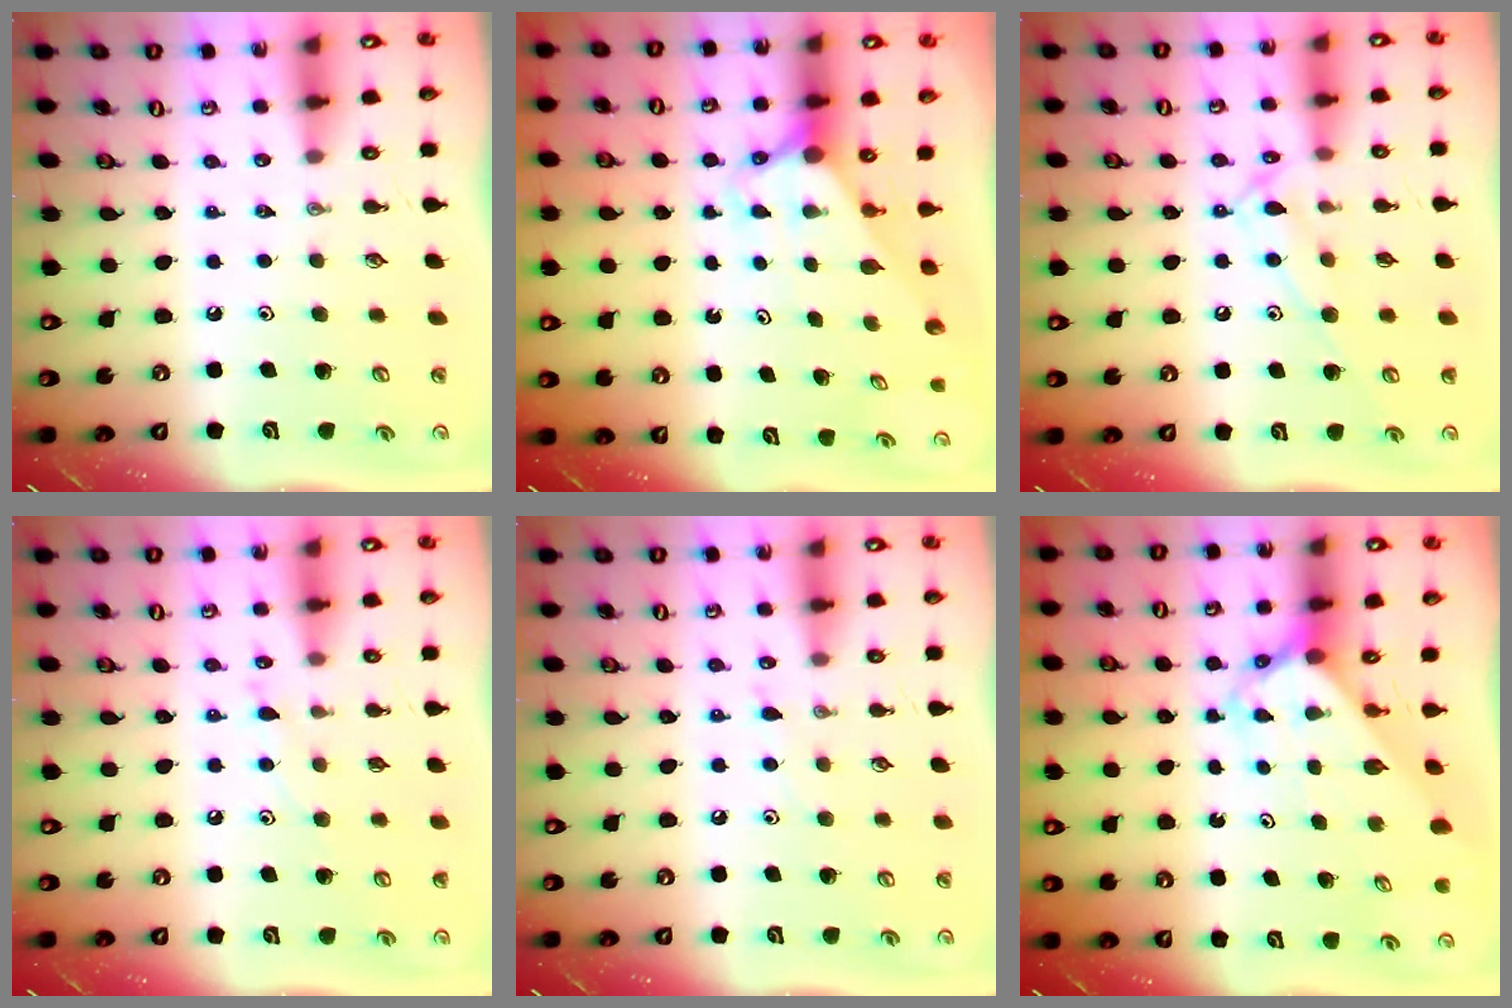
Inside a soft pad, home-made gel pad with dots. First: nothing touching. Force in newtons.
{"total": 2.9, "press": 2.9, "slide": 0.1}
{"total": 12.0, "press": 12.0, "slide": 0.7}
{"total": 6.7, "press": 6.7, "slide": 0.4}
{"total": 4.9, "press": 4.8, "slide": 0.6}
{"total": 2.8, "press": 2.8, "slide": 0.1}